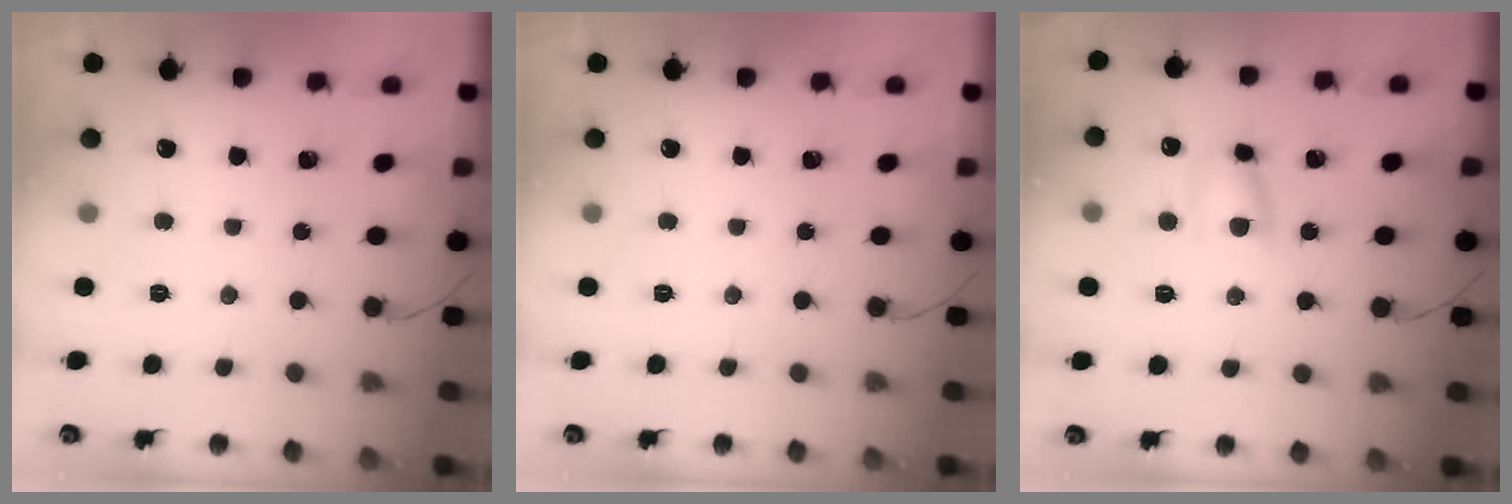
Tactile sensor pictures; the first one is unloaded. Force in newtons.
{"total": 0.0}
{"total": 6.9, "press": 6.8, "slide": 1.0}